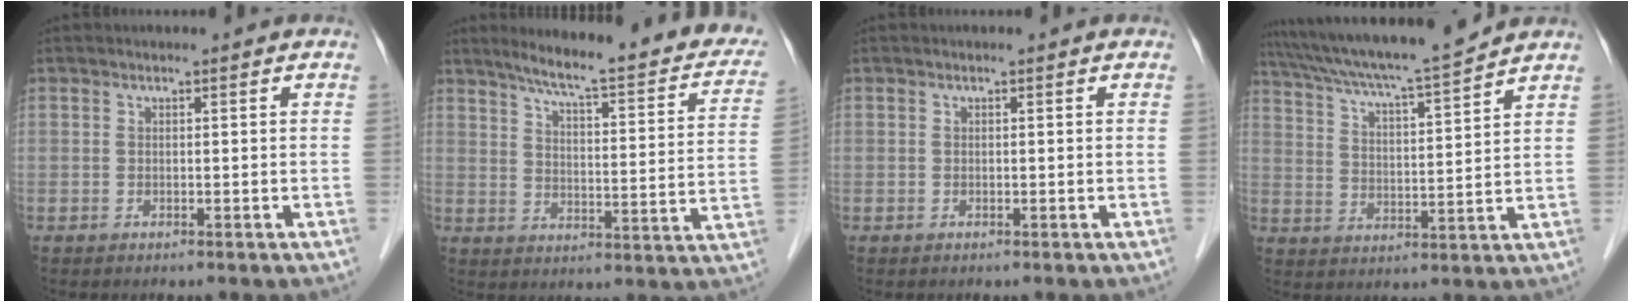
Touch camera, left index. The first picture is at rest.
{"total": 22.4, "force": [18.2, 3.2, 12.7], "torque": [-0.165, -0.016, 0.223]}
{"total": 0.0}
{"total": 14.6, "force": [13.2, -0.7, 6.3], "torque": [-0.115, 0.005, 0.212]}